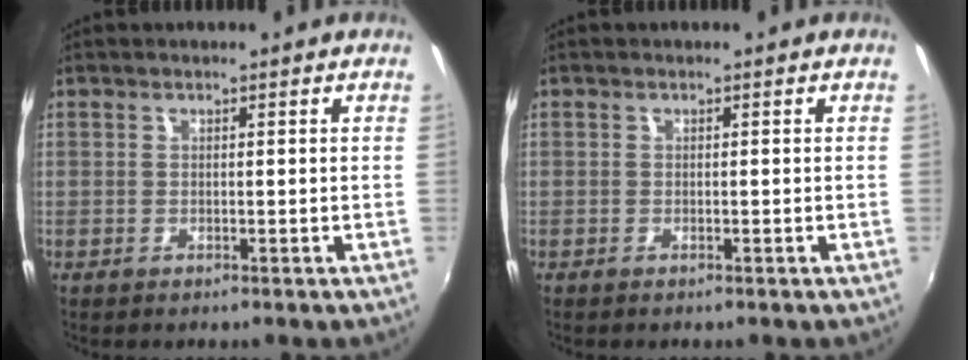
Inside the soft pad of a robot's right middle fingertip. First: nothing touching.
{"total": 0.0}